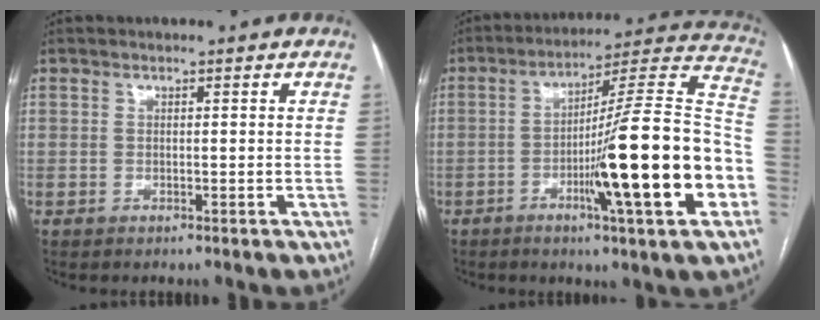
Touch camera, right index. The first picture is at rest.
{"total": 22.9, "force": [-6.3, 0.2, 22.0], "torque": [-0.284, -0.001, -0.101]}